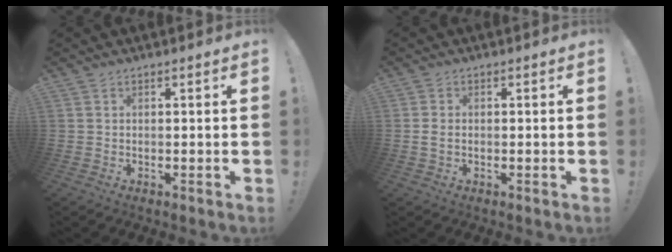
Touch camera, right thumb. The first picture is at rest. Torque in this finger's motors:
{"motor_torque": [-0.12, 0.16, 0.05, 0.28, 0.06]}